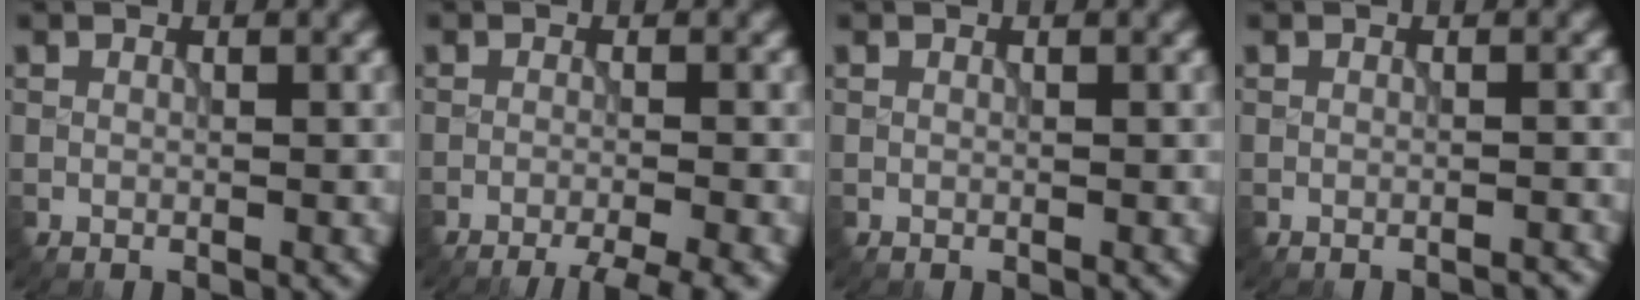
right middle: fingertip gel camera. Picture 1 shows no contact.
{"total": 5.1, "force": [-4.0, 0.7, 3.0], "torque": [-0.038, -0.006, -0.059]}
{"total": 0.0}
{"total": 0.9, "force": [-0.8, 0.1, 0.2], "torque": [-0.002, 0.002, -0.010]}